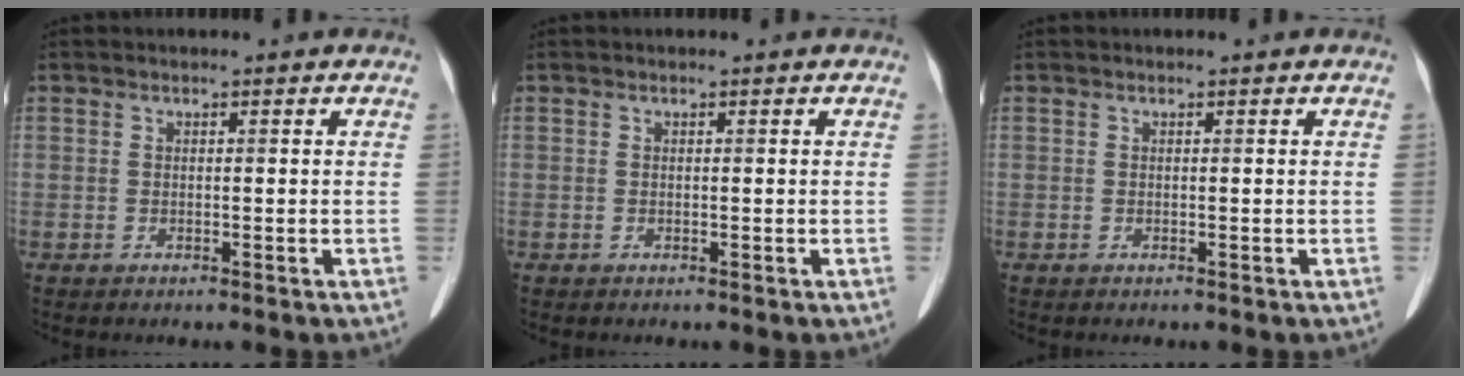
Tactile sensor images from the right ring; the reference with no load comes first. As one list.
[{"total": 0.0}, {"total": 0.0}]